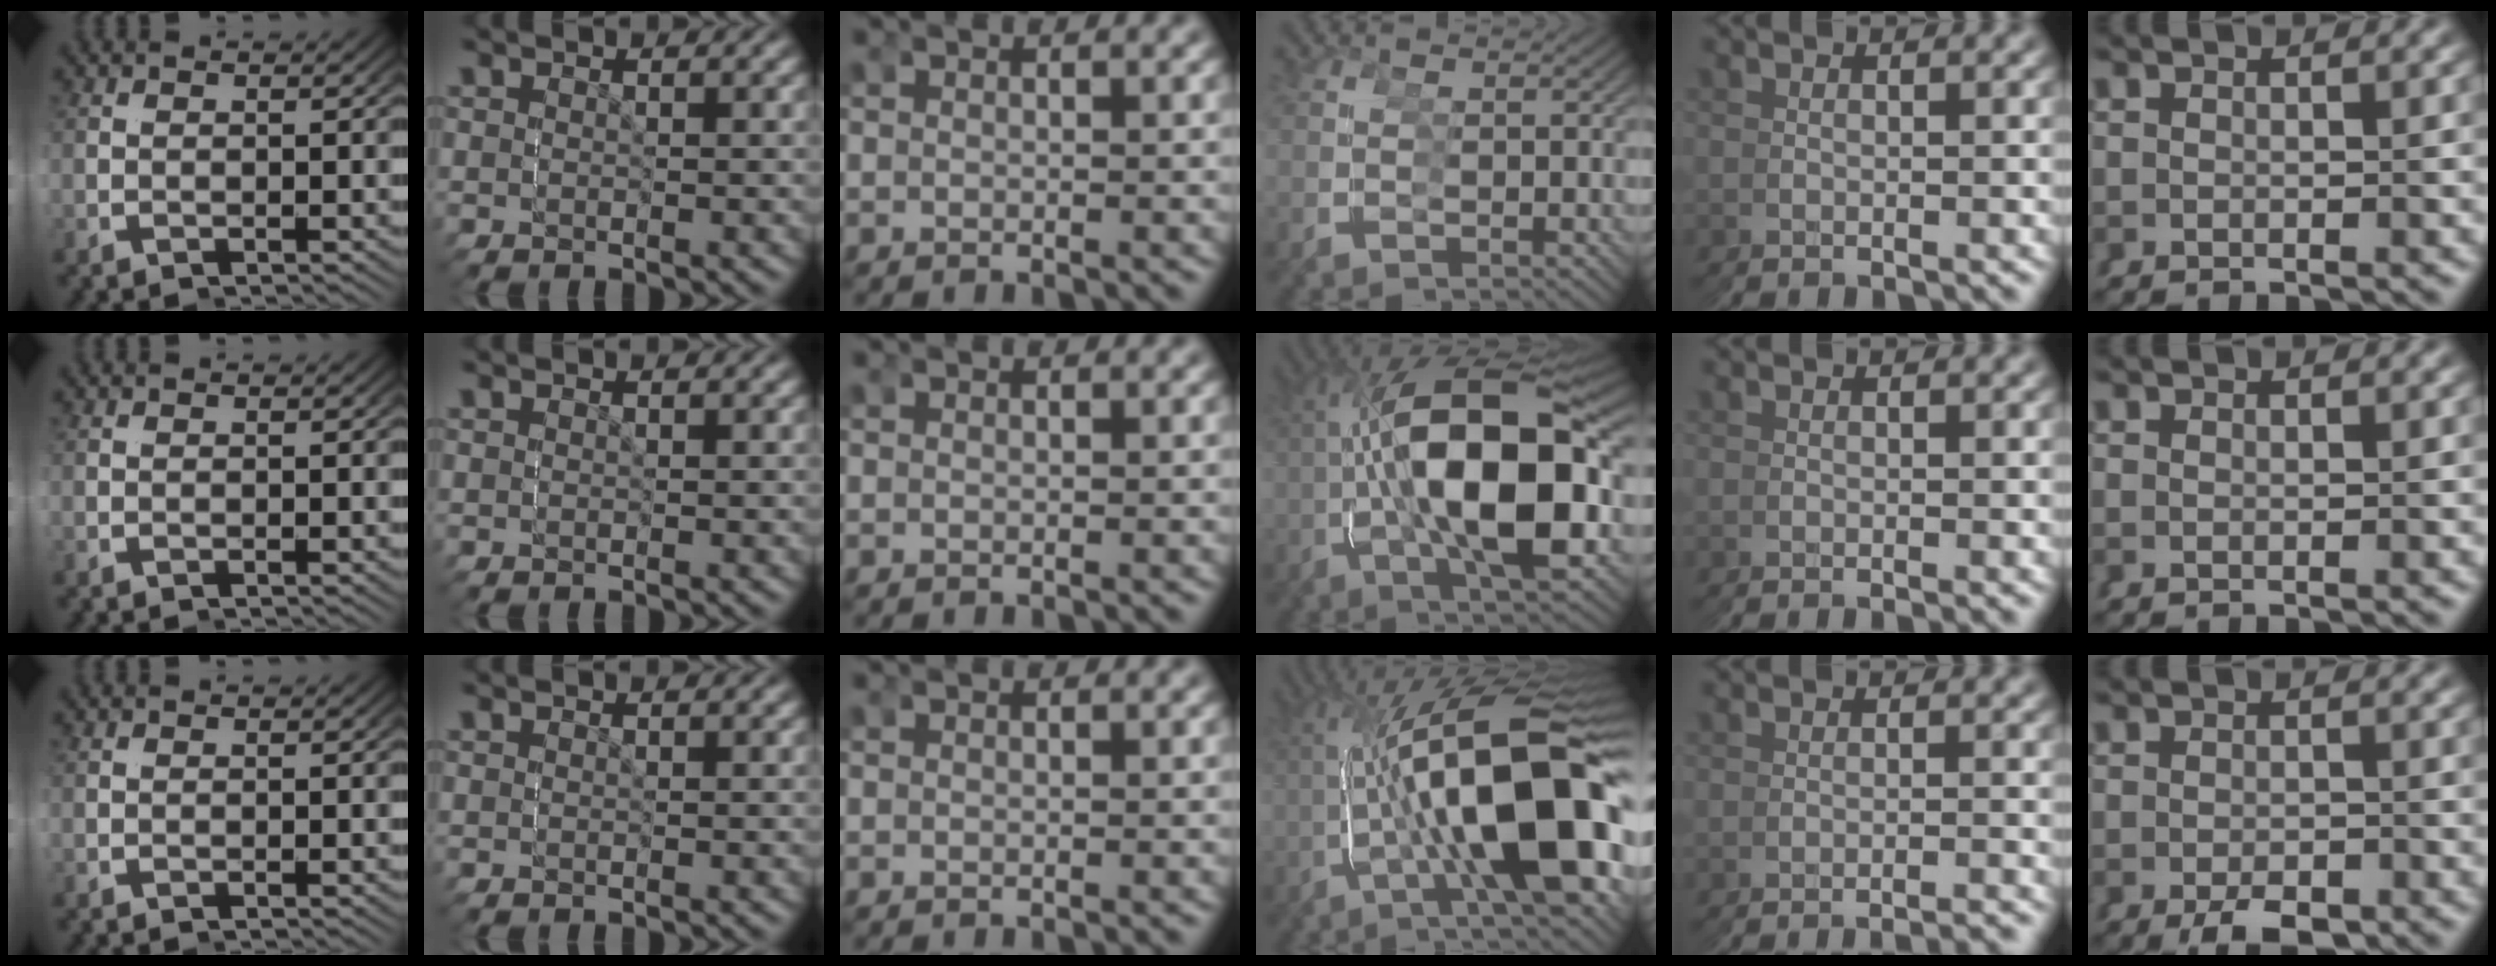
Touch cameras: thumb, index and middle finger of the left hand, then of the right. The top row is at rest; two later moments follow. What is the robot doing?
{"motion": "grasp_and_lifting", "object": "screwdriver"}